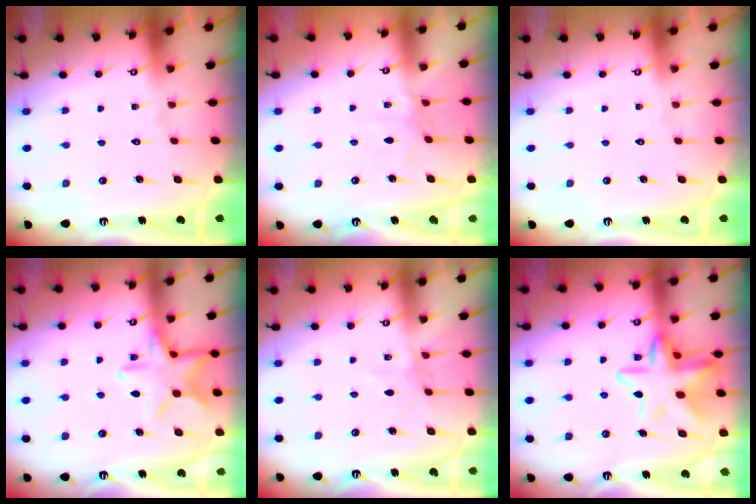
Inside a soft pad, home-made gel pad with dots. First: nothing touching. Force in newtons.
{"total": 2.7, "press": 2.7, "slide": 0.3}
{"total": 0.0}
{"total": 14.3, "press": 14.3, "slide": 1.0}
{"total": 3.3, "press": 3.3, "slide": 0.5}
{"total": 14.3, "press": 14.2, "slide": 1.3}